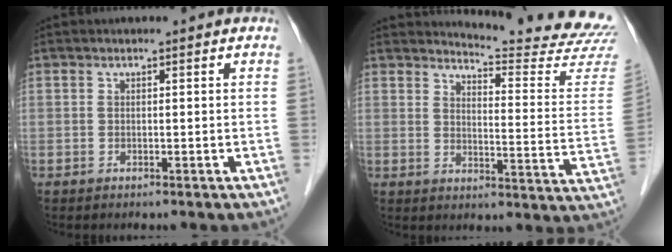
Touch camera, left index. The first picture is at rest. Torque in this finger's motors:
{"motor_torque": [-0.43, -1.02, 0.07, 0.01]}